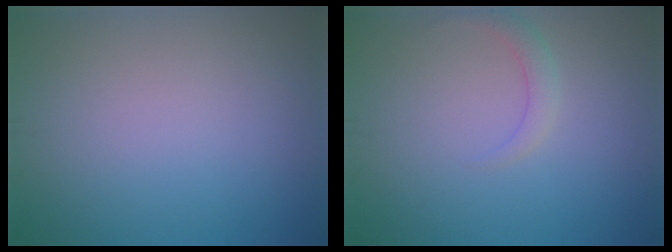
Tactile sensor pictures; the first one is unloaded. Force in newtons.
{"total": 1.5, "press": 1.5, "slide": 0.1}